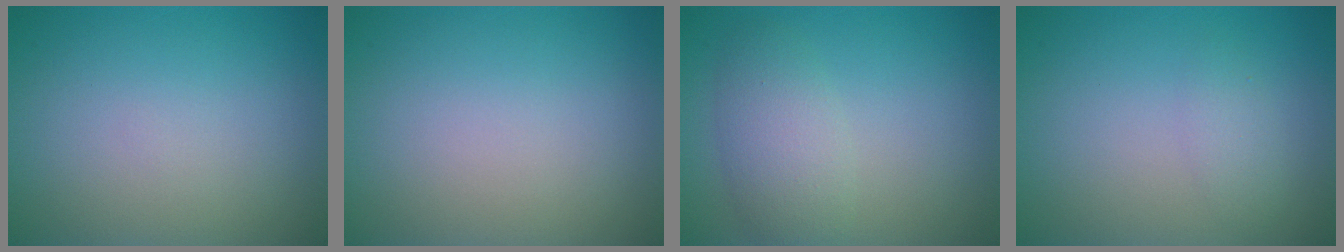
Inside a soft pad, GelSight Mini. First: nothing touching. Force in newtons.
{"total": 0.0}
{"total": 3.5, "press": 3.5, "slide": 0.2}
{"total": 1.3, "press": 1.3, "slide": 0.0}